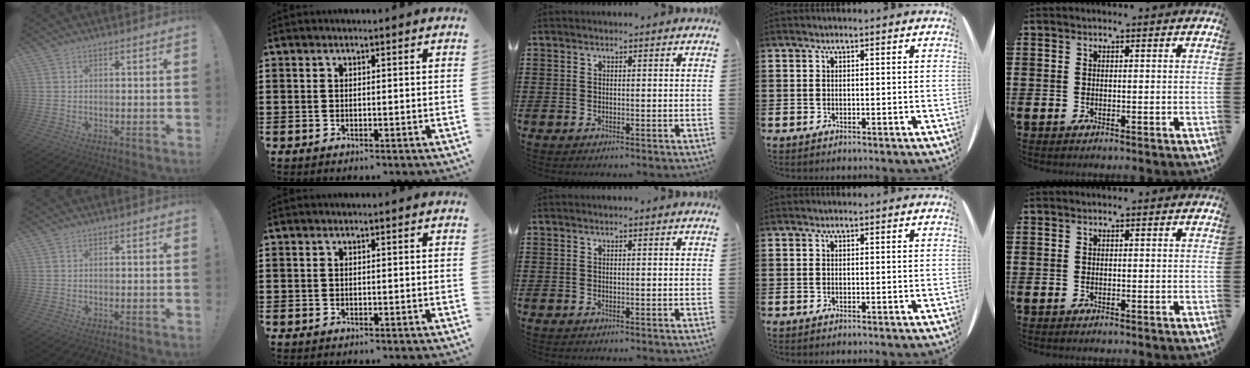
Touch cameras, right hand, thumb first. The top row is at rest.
{}